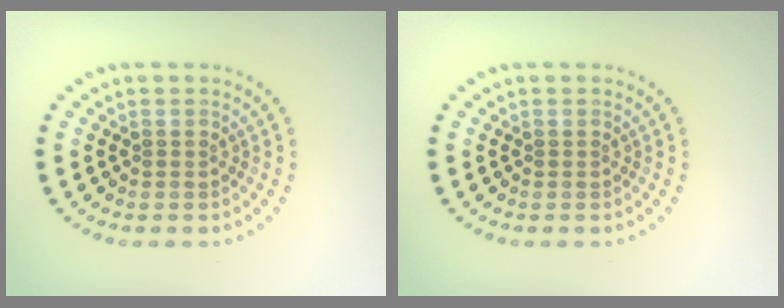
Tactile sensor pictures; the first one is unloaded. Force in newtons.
{"total": 0.0}